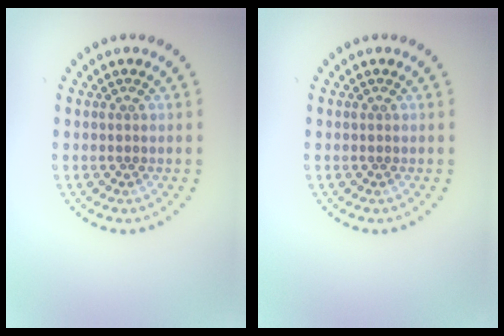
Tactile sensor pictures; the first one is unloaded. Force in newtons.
{"total": 0.0}